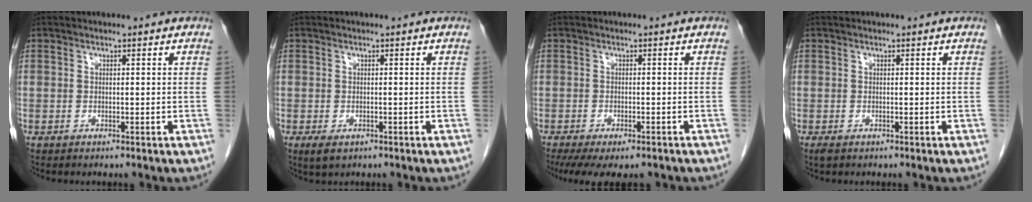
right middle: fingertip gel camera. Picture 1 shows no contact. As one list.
[{"total": 2.1, "force": [-1.1, 1.0, 1.4], "torque": [-0.029, -0.004, -0.010]}, {"total": 9.8, "force": [-7.6, 3.1, 5.4], "torque": [-0.087, -0.011, -0.106]}, {"total": 1.0, "force": [-0.6, 0.5, 0.6], "torque": [-0.012, -0.002, -0.006]}]